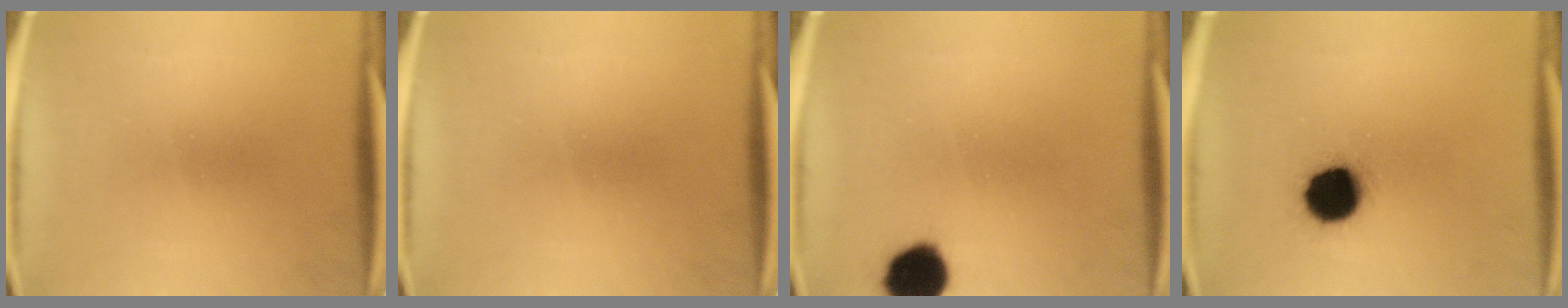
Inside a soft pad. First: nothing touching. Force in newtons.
{"total": 0.0}
{"total": 9.9}
{"total": 12.6}